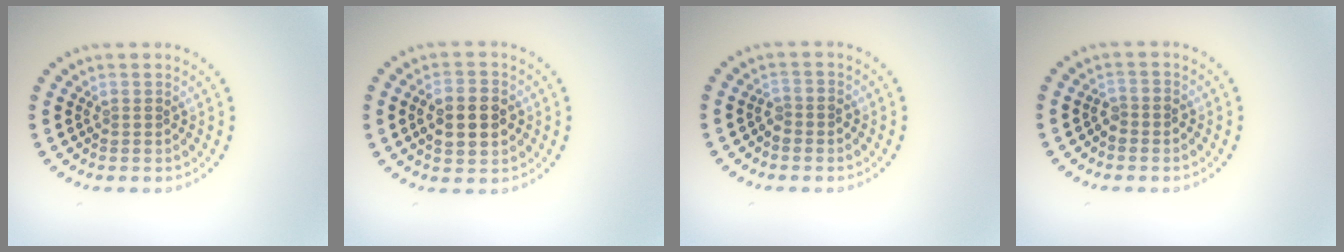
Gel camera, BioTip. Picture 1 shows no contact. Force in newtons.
{"total": 5.2, "press": 5.2, "slide": 0.2}
{"total": 1.0, "press": 0.9, "slide": 0.4}
{"total": 1.0, "press": 0.9, "slide": 0.4}